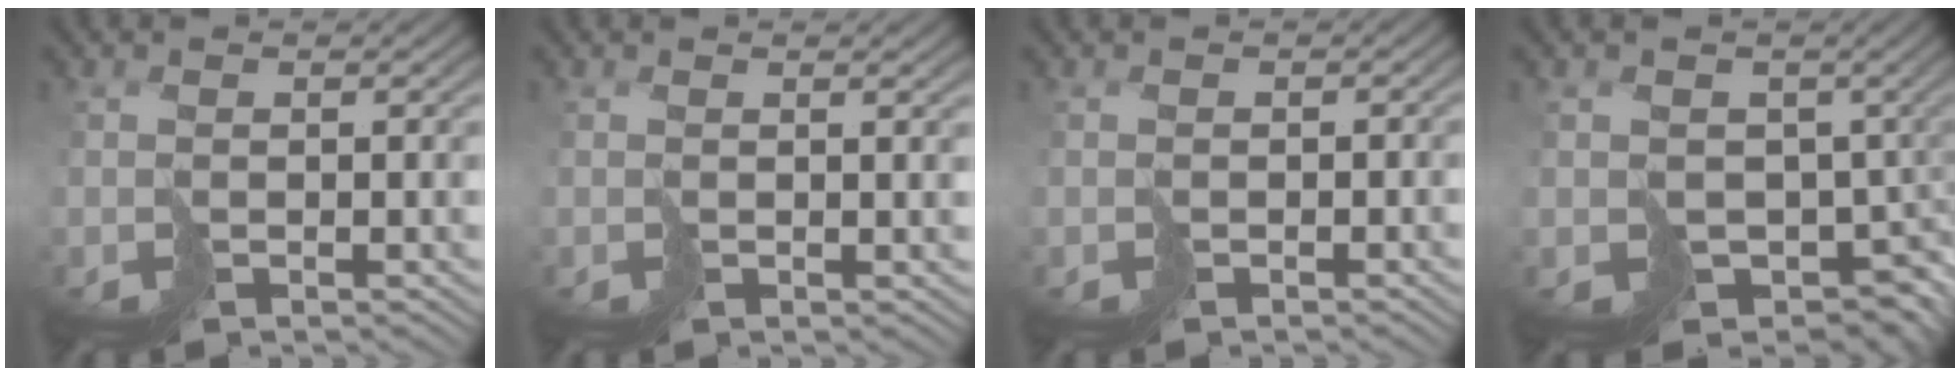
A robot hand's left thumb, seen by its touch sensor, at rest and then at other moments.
{"total": 1.4, "force": [0.4, 0.2, 1.3], "torque": [-0.021, 0.000, 0.008]}
{"total": 0.9, "force": [-0.6, 0.8, 0.1], "torque": [0.002, -0.002, -0.009]}
{"total": 7.4, "force": [-0.4, 6.2, 4.0], "torque": [-0.066, -0.033, 0.000]}